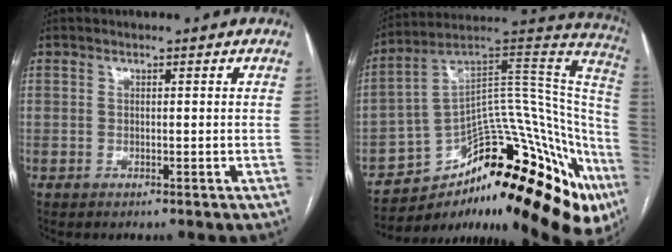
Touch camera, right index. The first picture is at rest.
{"total": 31.1, "force": [-21.0, 12.9, 19.0], "torque": [-0.153, 0.056, -0.278]}